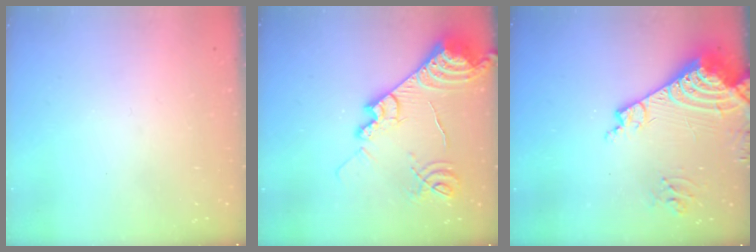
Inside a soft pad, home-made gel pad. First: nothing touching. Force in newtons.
{"total": 19.6, "press": 19.5, "slide": 1.9}
{"total": 14.7, "press": 14.6, "slide": 1.9}